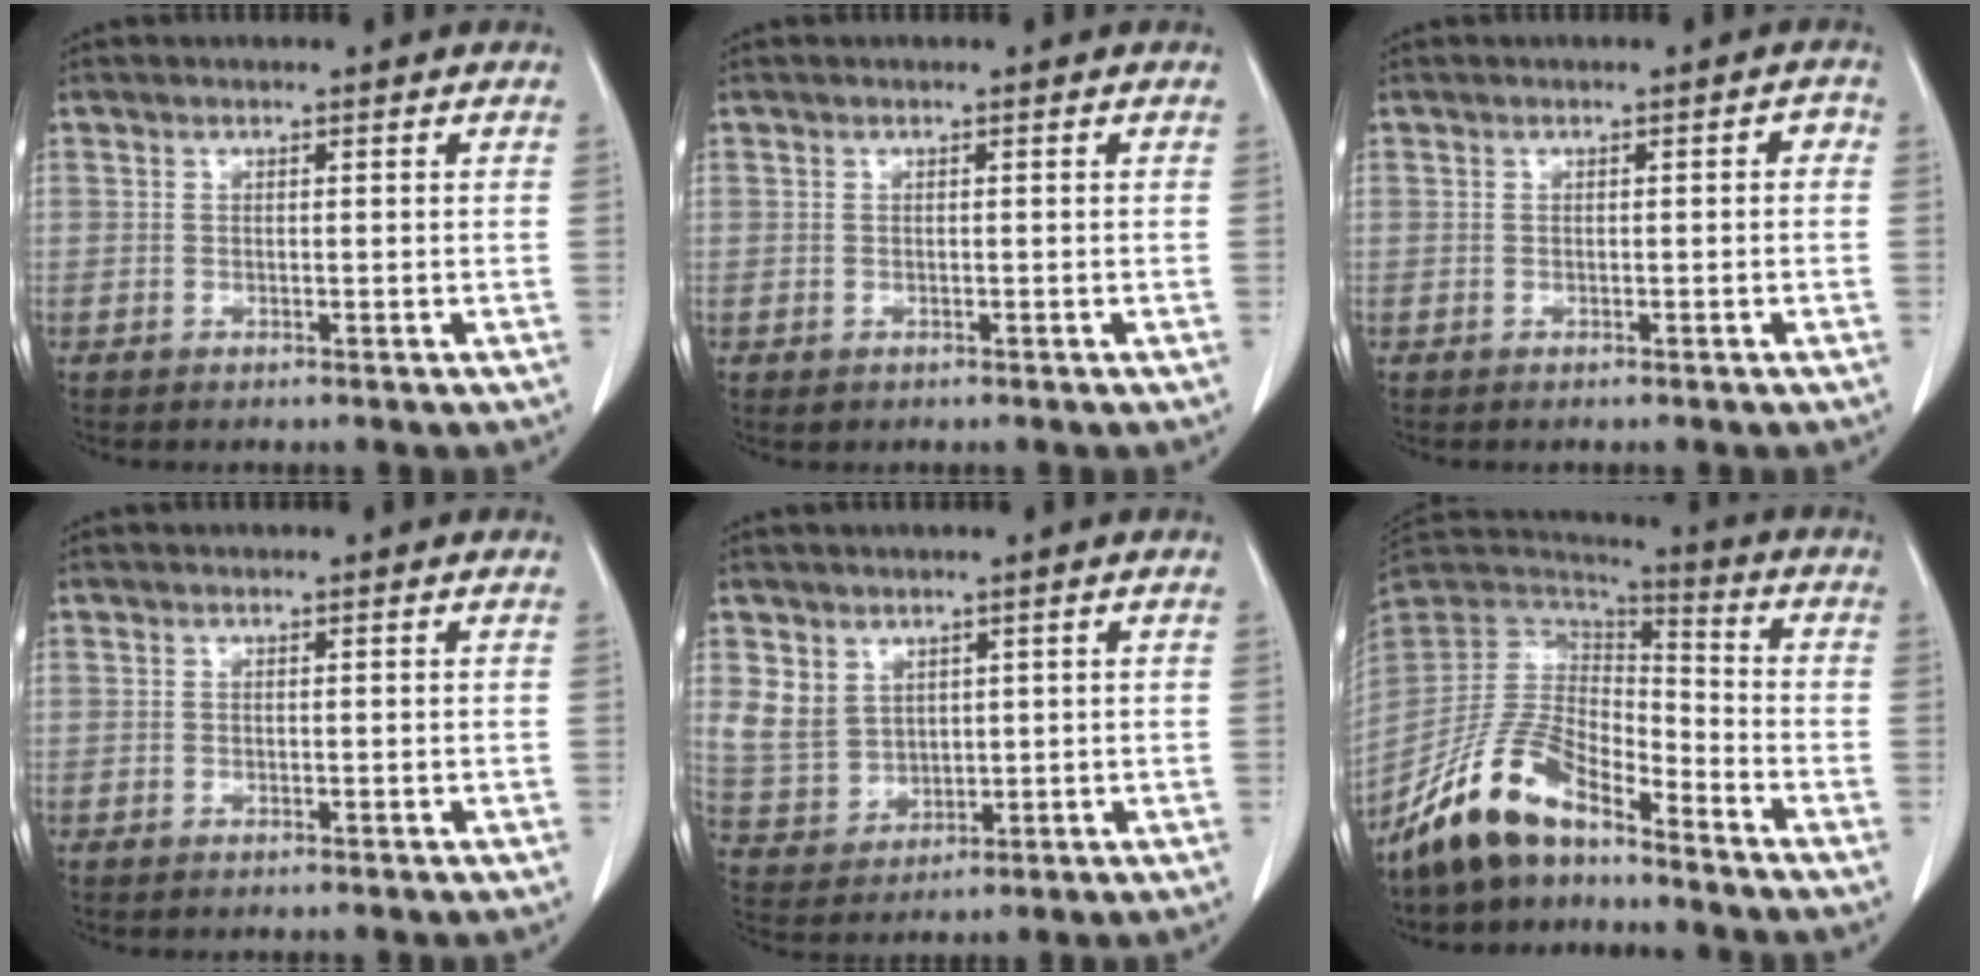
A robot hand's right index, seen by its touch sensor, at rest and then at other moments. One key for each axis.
{"total": 0.9, "fx": -0.4, "fy": 0.7, "fz": 0.3, "tx": 0.000, "ty": 0.002, "tz": -0.005}
{"total": 1.6, "fx": -0.2, "fy": 0.7, "fz": 1.4, "tx": -0.012, "ty": 0.014, "tz": -0.005}
{"total": 0.0}
{"total": 6.0, "fx": 2.6, "fy": 5.0, "fz": 2.1, "tx": -0.052, "ty": 0.010, "tz": 0.068}
{"total": 12.9, "fx": -10.1, "fy": 4.3, "fz": 6.9, "tx": -0.141, "ty": 0.015, "tz": -0.198}